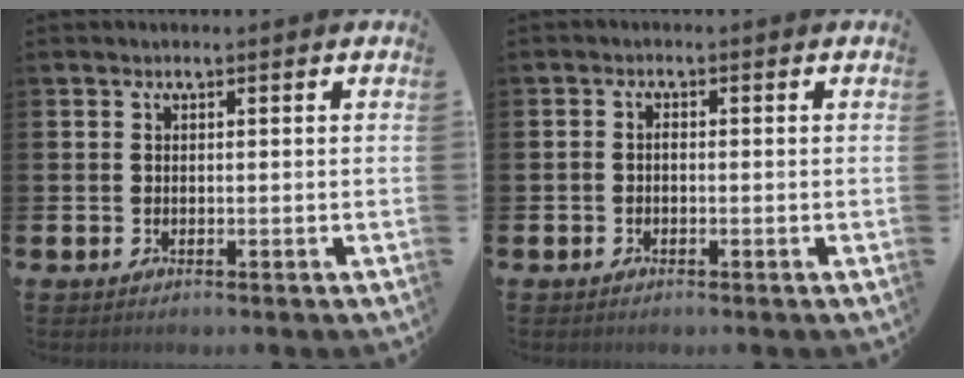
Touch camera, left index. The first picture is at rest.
{"total": 1.0, "force": [-0.5, 0.6, 0.6], "torque": [-0.006, -0.001, -0.013]}